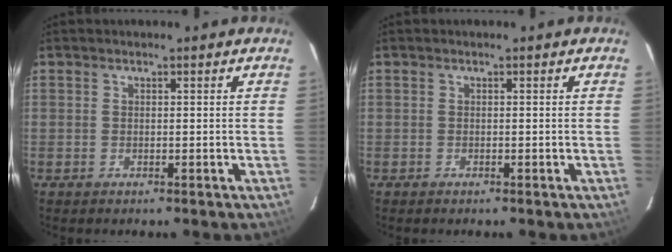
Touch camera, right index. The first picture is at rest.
{"total": 0.0}